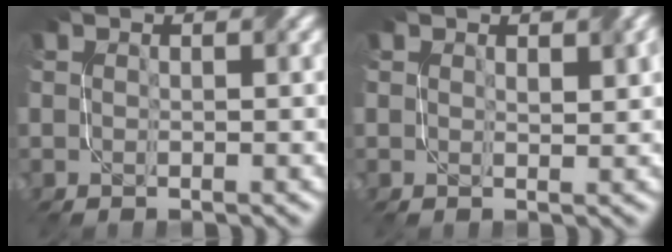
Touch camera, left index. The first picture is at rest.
{"total": 1.3, "force": [0.8, 0.5, 0.9], "torque": [-0.013, -0.002, 0.017]}